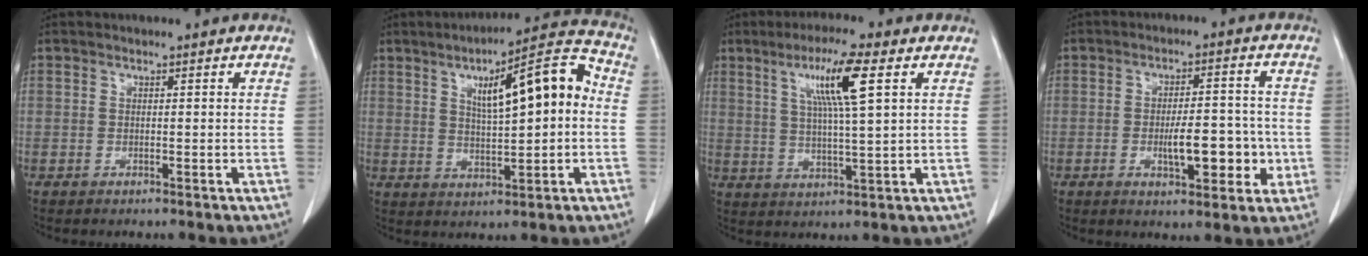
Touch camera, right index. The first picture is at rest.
{"total": 12.8, "force": [2.2, 2.6, 12.4], "torque": [-0.182, 0.033, 0.031]}
{"total": 9.6, "force": [3.9, -0.1, 8.8], "torque": [-0.163, 0.007, 0.069]}
{"total": 8.4, "force": [-1.8, 3.0, 7.6], "torque": [-0.113, 0.009, -0.022]}